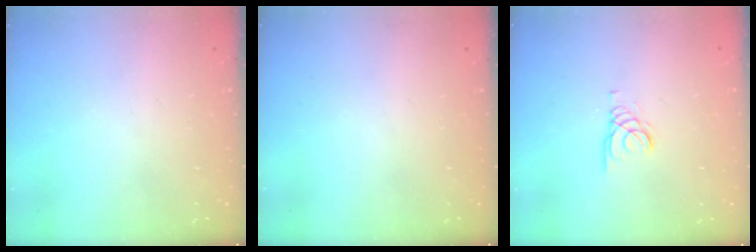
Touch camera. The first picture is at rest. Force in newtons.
{"total": 0.0}
{"total": 1.4, "press": 1.3, "slide": 0.2}